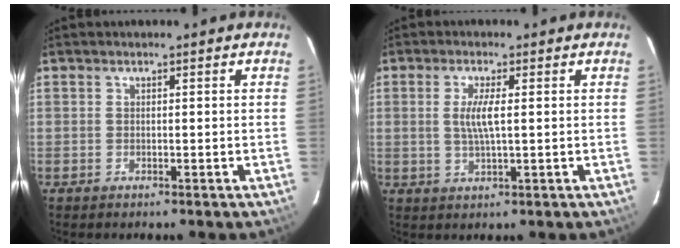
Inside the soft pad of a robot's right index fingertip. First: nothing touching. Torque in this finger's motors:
{"motor_torque": [0.09, 0.04, 0.13, 0.06]}